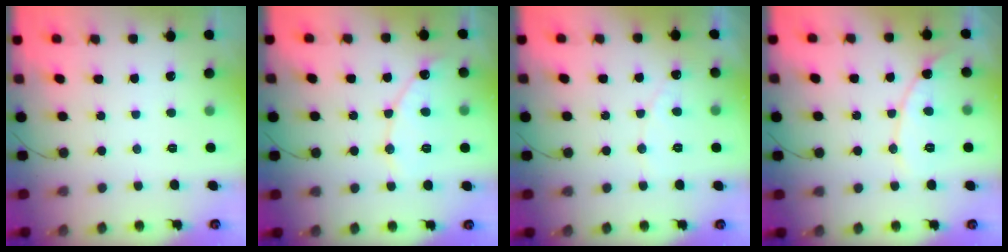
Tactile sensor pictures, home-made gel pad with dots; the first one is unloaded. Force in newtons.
{"total": 8.8, "press": 8.7, "slide": 0.9}
{"total": 3.9, "press": 3.9, "slide": 0.2}
{"total": 10.0, "press": 9.9, "slide": 0.5}